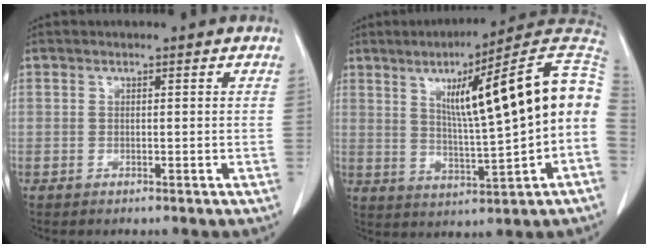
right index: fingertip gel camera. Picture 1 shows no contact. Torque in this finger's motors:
{"motor_torque": [2.14, 0.00, 0.49, 0.21]}